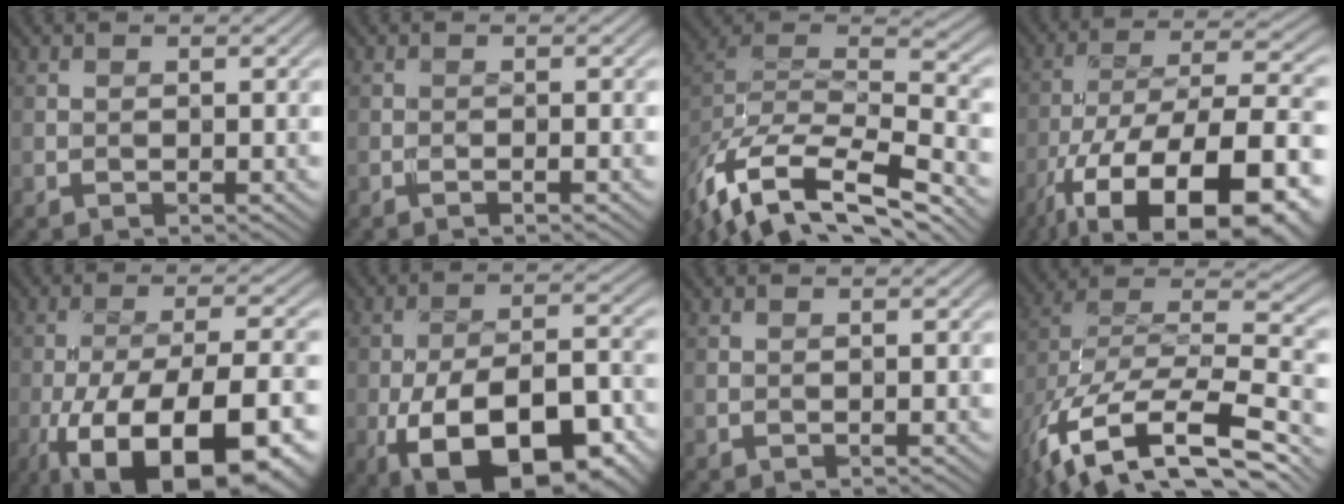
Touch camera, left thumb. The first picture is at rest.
{"total": 0.9, "force": [-0.6, -0.4, 0.4], "torque": [-0.011, 0.000, -0.011]}
{"total": 13.2, "force": [-9.7, 4.8, 7.6], "torque": [-0.193, -0.011, -0.155]}
{"total": 19.2, "force": [-10.8, 8.1, 13.6], "torque": [-0.227, -0.036, -0.157]}
{"total": 17.6, "force": [-9.5, 6.2, 13.5], "torque": [-0.202, -0.021, -0.142]}
{"total": 16.6, "force": [-7.9, 7.7, 12.3], "torque": [-0.196, -0.020, -0.120]}
{"total": 0.0}
{"total": 15.3, "force": [-8.8, 6.3, 10.8], "torque": [-0.237, -0.014, -0.141]}